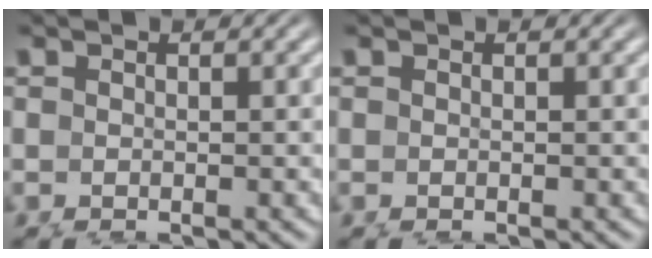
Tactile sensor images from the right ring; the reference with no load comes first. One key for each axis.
{"total": 0.0}